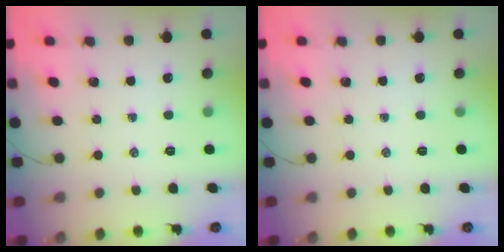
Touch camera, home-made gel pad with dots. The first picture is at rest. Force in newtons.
{"total": 0.0}